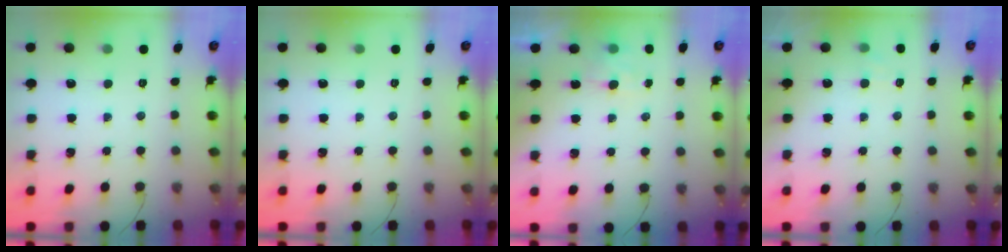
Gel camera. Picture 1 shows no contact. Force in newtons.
{"total": 0.0}
{"total": 5.0, "press": 4.7, "slide": 1.5}
{"total": 4.4, "press": 4.2, "slide": 1.3}